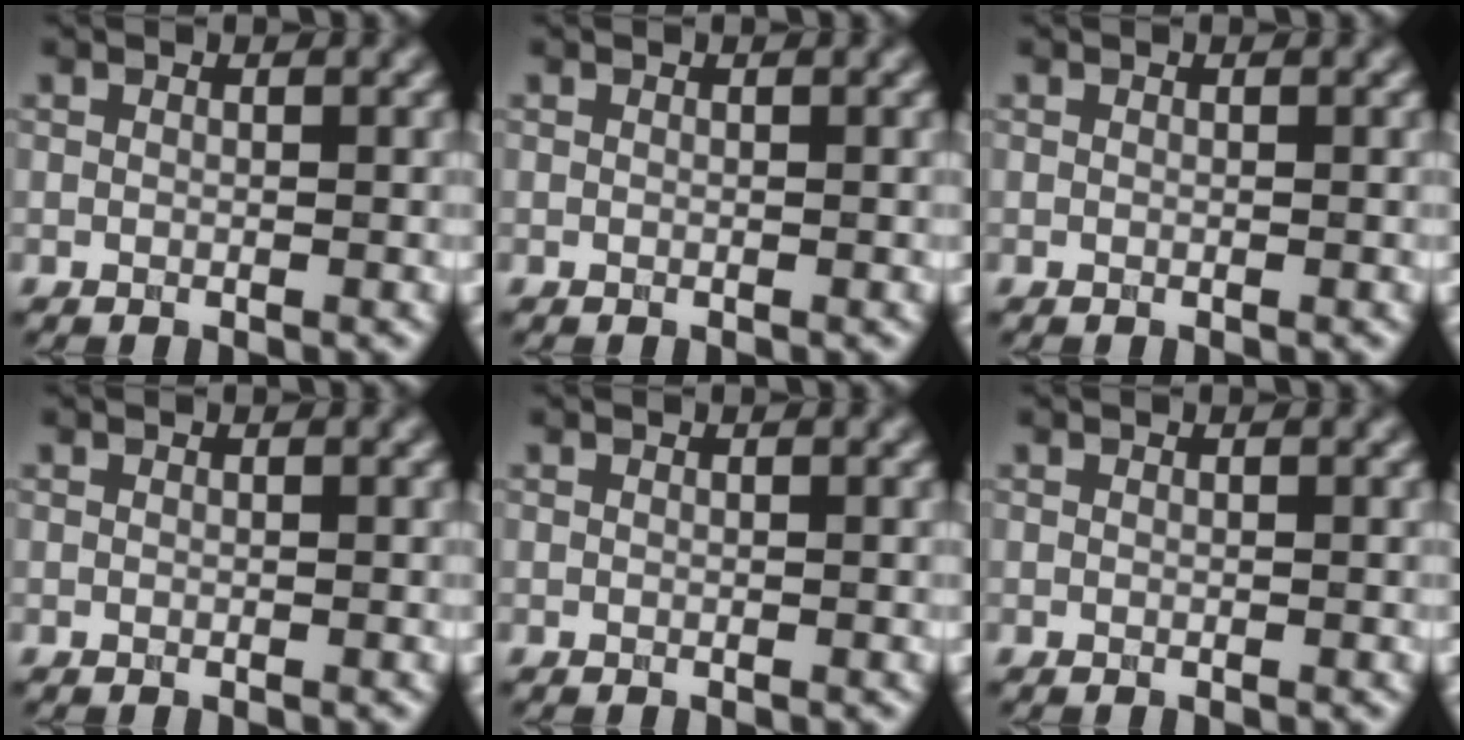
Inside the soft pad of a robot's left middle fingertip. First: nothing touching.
{"total": 0.0}
{"total": 0.0}
{"total": 0.0}
{"total": 0.0}
{"total": 0.0}